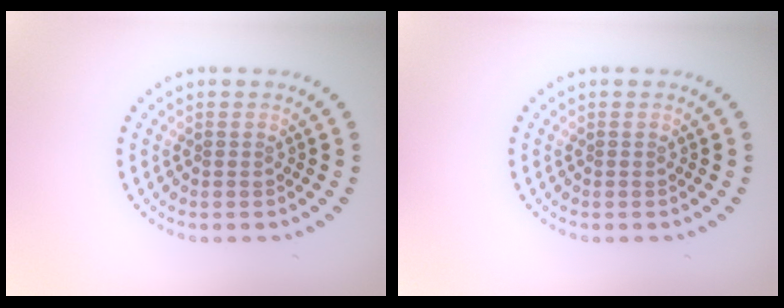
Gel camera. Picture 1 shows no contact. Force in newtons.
{"total": 0.0}